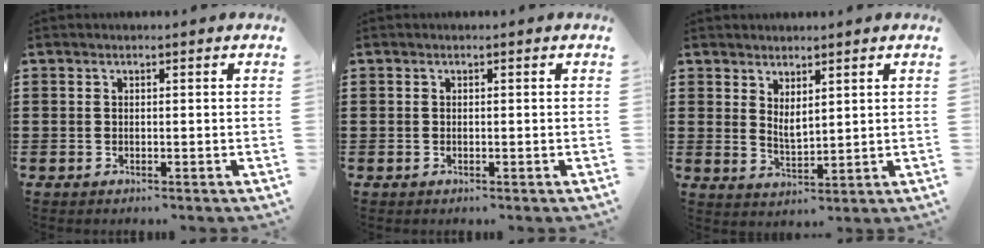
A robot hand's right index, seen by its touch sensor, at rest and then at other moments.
{"total": 0.0}
{"total": 2.5, "force": [1.9, 0.8, 1.3], "torque": [-0.030, 0.001, 0.036]}